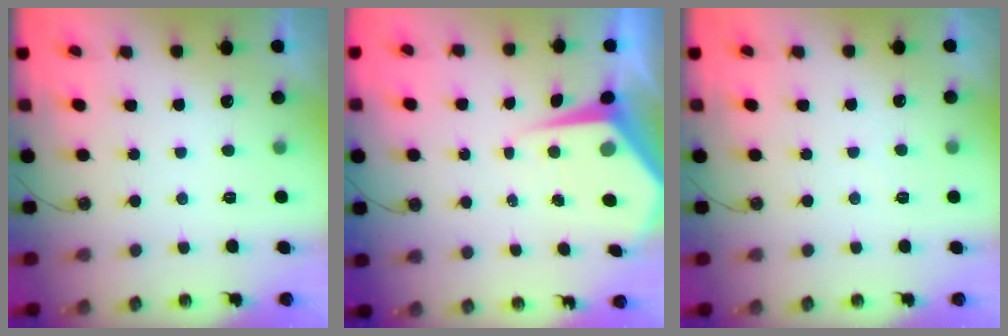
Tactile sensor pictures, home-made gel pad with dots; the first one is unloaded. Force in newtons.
{"total": 7.0, "press": 6.9, "slide": 0.6}
{"total": 2.6, "press": 2.6, "slide": 0.4}